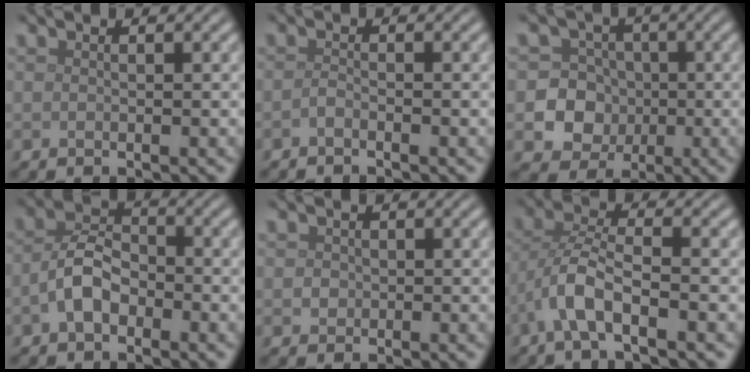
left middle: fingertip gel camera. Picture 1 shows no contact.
{"total": 0.8, "force": [-0.6, 0.2, 0.5], "torque": [-0.012, 0.000, -0.014]}
{"total": 9.0, "force": [-1.5, 8.6, 2.3], "torque": [-0.046, 0.009, -0.052]}
{"total": 3.8, "force": [-1.5, 2.3, 2.6], "torque": [-0.049, 0.012, -0.036]}
{"total": 0.8, "force": [-0.1, 0.8, 0.2], "torque": [0.001, -0.003, -0.003]}
{"total": 4.7, "force": [-2.2, 1.5, 3.9], "torque": [-0.081, 0.008, -0.052]}